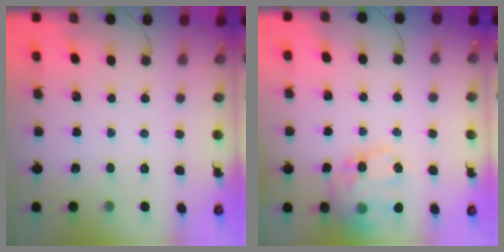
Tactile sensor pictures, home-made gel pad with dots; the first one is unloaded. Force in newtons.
{"total": 16.9, "press": 16.5, "slide": 3.8}